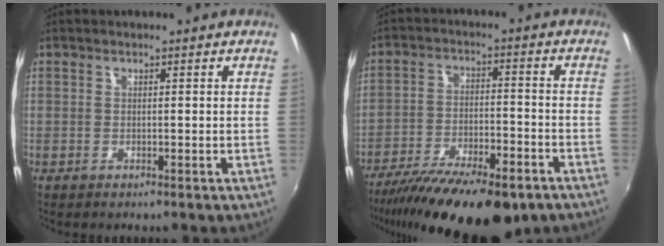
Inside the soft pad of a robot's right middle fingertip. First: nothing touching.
{"total": 21.0, "force": [-15.6, 6.3, 12.6], "torque": [-0.234, -0.049, -0.239]}